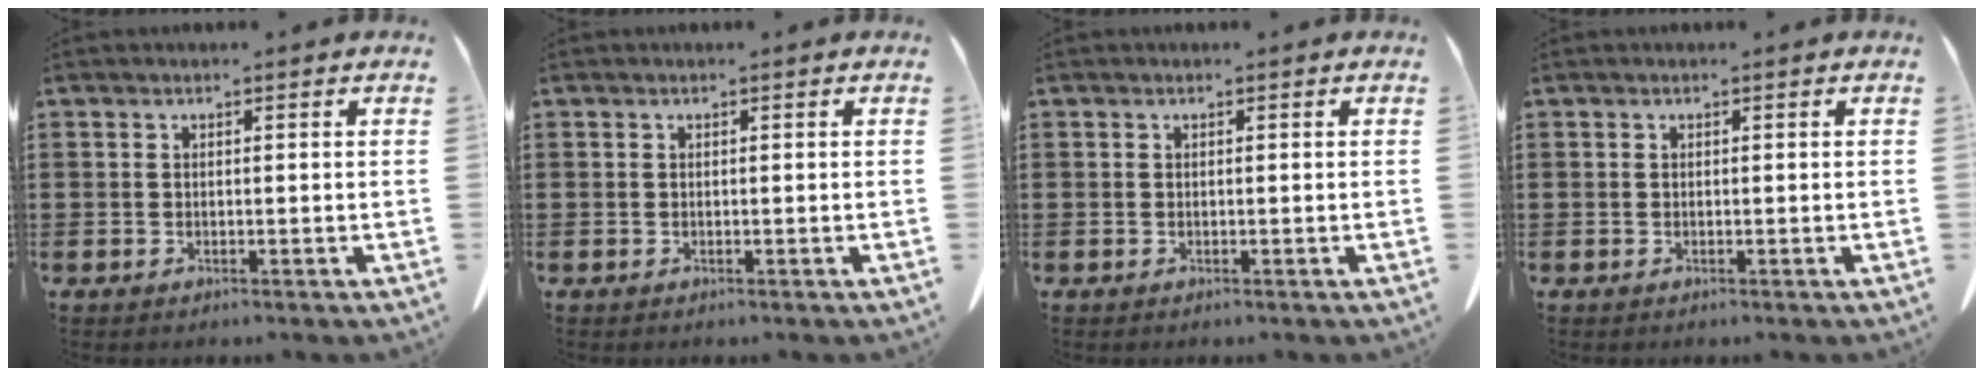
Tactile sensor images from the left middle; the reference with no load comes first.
{"total": 0.0}
{"total": 0.0}
{"total": 0.0}